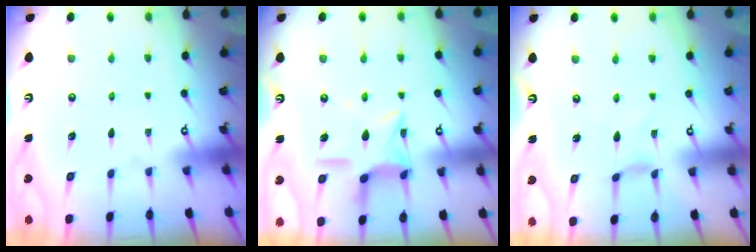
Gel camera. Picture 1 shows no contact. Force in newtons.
{"total": 13.2, "press": 13.1, "slide": 1.1}
{"total": 0.0}